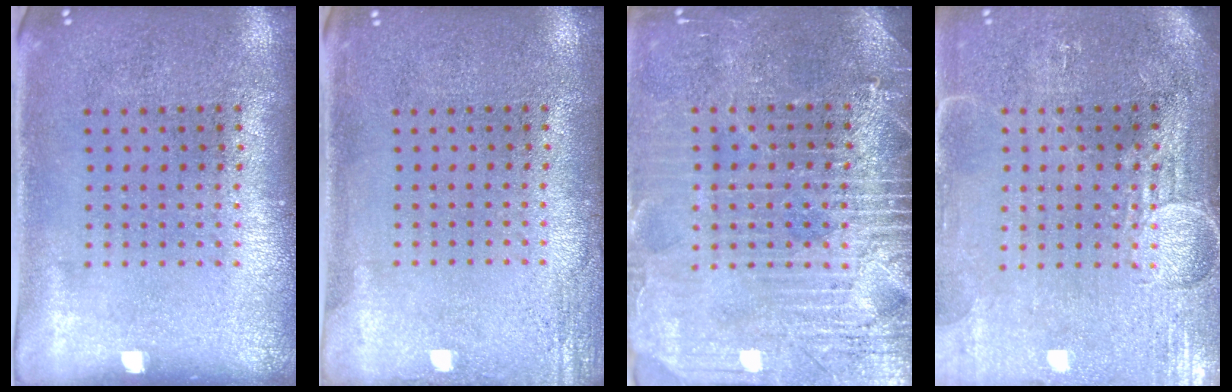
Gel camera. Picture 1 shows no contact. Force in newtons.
{"total": 1.8, "press": 1.8, "slide": 0.2}
{"total": 3.7, "press": 3.4, "slide": 1.5}
{"total": 3.9, "press": 3.5, "slide": 1.7}